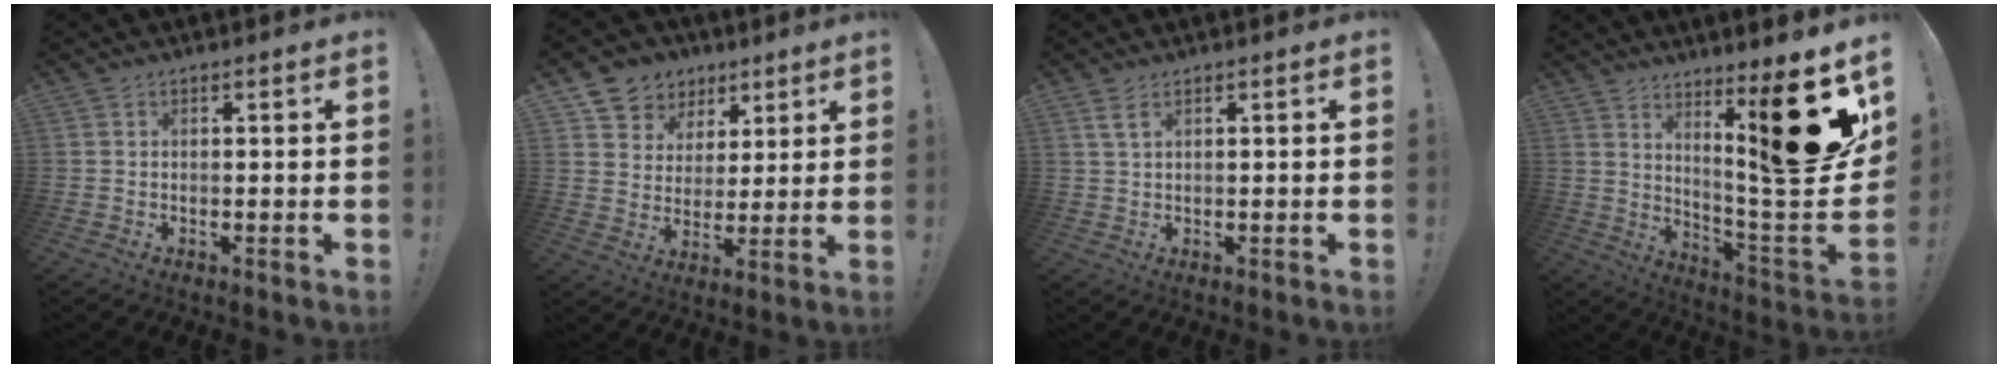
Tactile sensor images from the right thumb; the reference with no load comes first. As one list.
[{"total": 8.5, "force": [4.4, 7.2, 1.2], "torque": [-0.019, -0.034, 0.090]}, {"total": 3.1, "force": [1.7, 1.1, 2.3], "torque": [-0.043, -0.003, 0.030]}, {"total": 20.9, "force": [9.5, 3.3, 18.3], "torque": [-0.247, -0.094, 0.153]}]